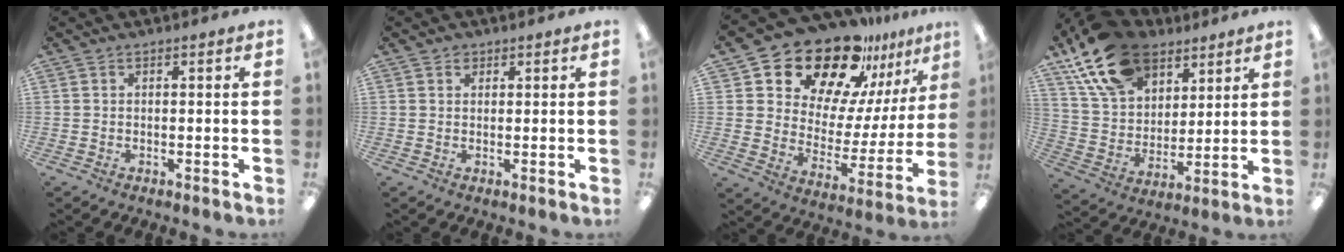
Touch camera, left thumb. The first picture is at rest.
{"total": 1.5, "force": [1.0, 1.0, 0.4], "torque": [-0.001, -0.002, 0.017]}
{"total": 22.0, "force": [18.1, 9.5, 8.1], "torque": [-0.144, -0.134, 0.319]}
{"total": 19.8, "force": [12.6, 12.1, 9.3], "torque": [-0.177, -0.052, 0.233]}